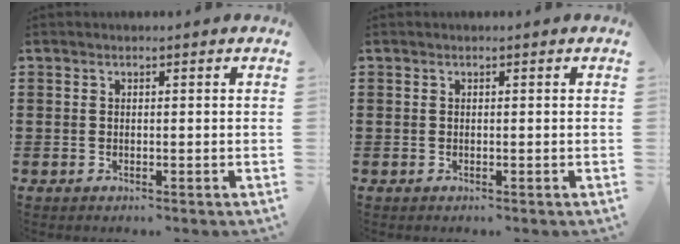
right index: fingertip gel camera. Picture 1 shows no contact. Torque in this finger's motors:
{"motor_torque": [0.00, 0.00, 0.00, 0.00]}